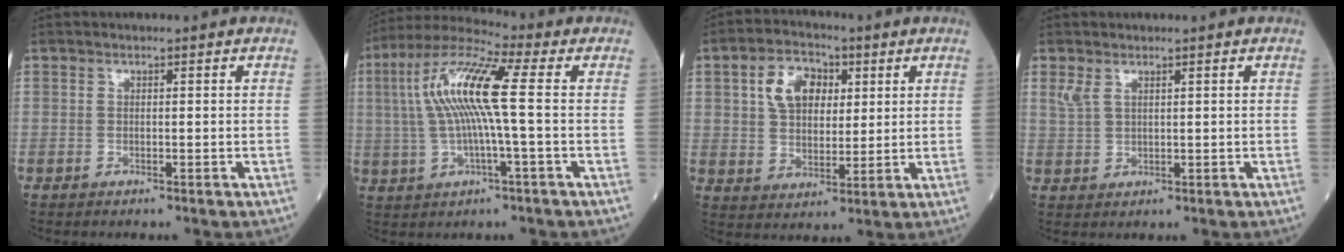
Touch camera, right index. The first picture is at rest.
{"total": 12.0, "force": [1.2, 0.9, 11.9], "torque": [-0.247, 0.026, 0.017]}
{"total": 8.5, "force": [2.9, 5.4, 5.8], "torque": [-0.115, 0.021, 0.057]}
{"total": 2.0, "force": [1.3, 0.8, 1.3], "torque": [-0.037, 0.010, 0.037]}